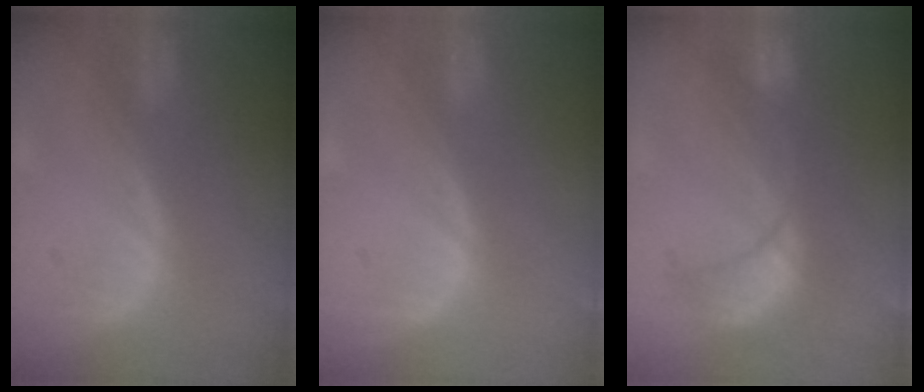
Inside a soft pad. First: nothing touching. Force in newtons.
{"total": 0.0}
{"total": 8.4, "press": 8.1, "slide": 2.3}